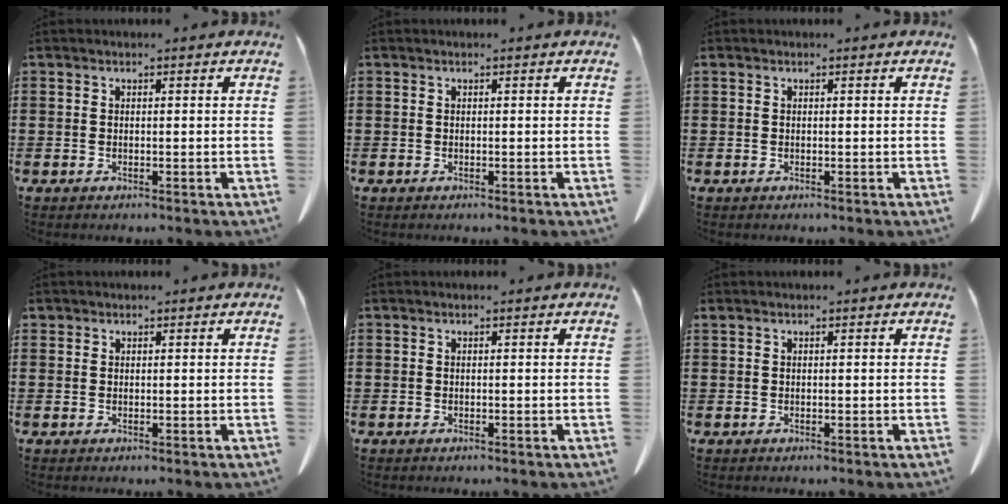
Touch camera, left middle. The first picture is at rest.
{"total": 0.0}
{"total": 0.0}
{"total": 0.5, "force": [0.4, 0.4, 0.1], "torque": [-0.004, 0.003, 0.006]}
{"total": 0.0}
{"total": 0.0}